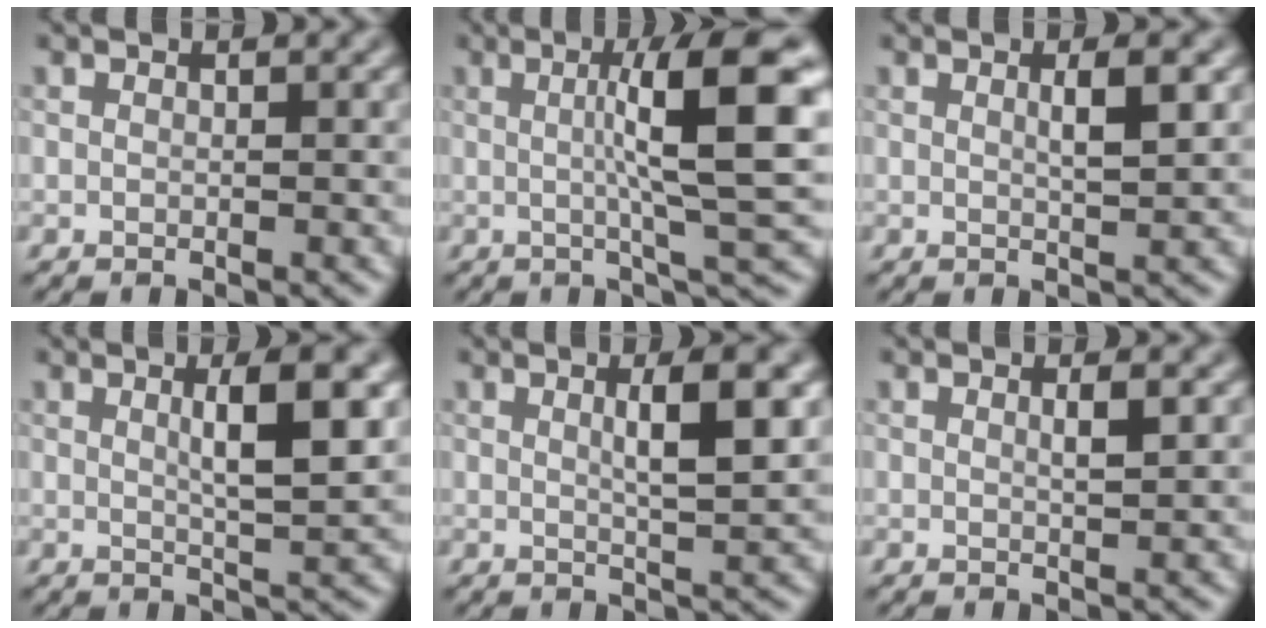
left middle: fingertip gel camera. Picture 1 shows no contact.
{"total": 8.8, "force": [1.2, 1.3, 8.6], "torque": [-0.119, 0.008, 0.020]}
{"total": 2.2, "force": [0.6, 0.4, 2.1], "torque": [-0.029, 0.003, 0.007]}
{"total": 4.9, "force": [1.3, 1.0, 4.7], "torque": [-0.067, 0.004, 0.019]}
{"total": 4.2, "force": [1.1, 0.9, 3.9], "torque": [-0.055, 0.003, 0.015]}
{"total": 1.1, "force": [0.4, 0.1, 1.0], "torque": [-0.017, 0.002, 0.004]}